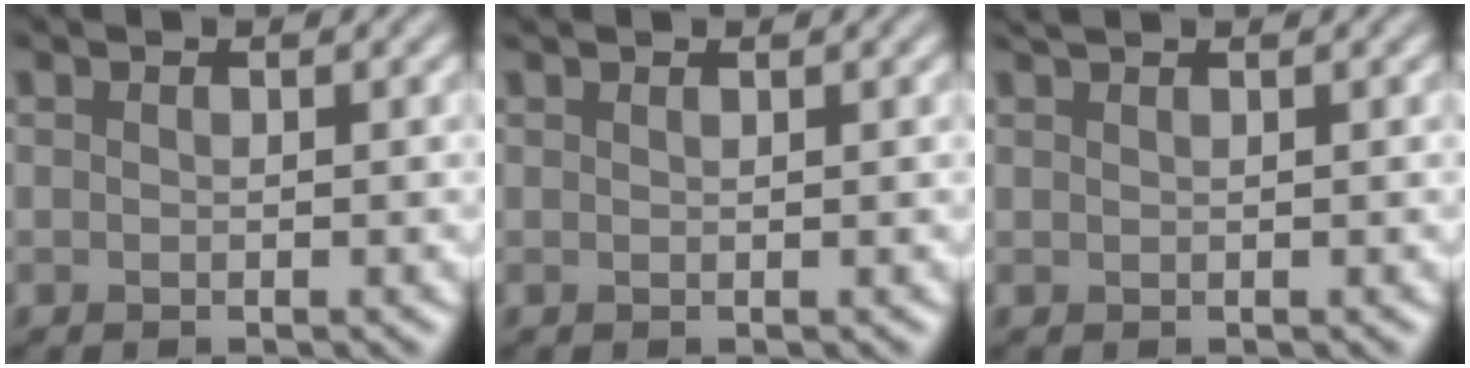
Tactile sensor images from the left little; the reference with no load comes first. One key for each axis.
{"total": 0.6, "fx": 0.6, "fy": -0.1, "fz": 0.2, "tx": -0.005, "ty": 0.003, "tz": 0.012}
{"total": 0.9, "fx": 0.9, "fy": -0.2, "fz": 0.2, "tx": -0.005, "ty": 0.004, "tz": 0.017}